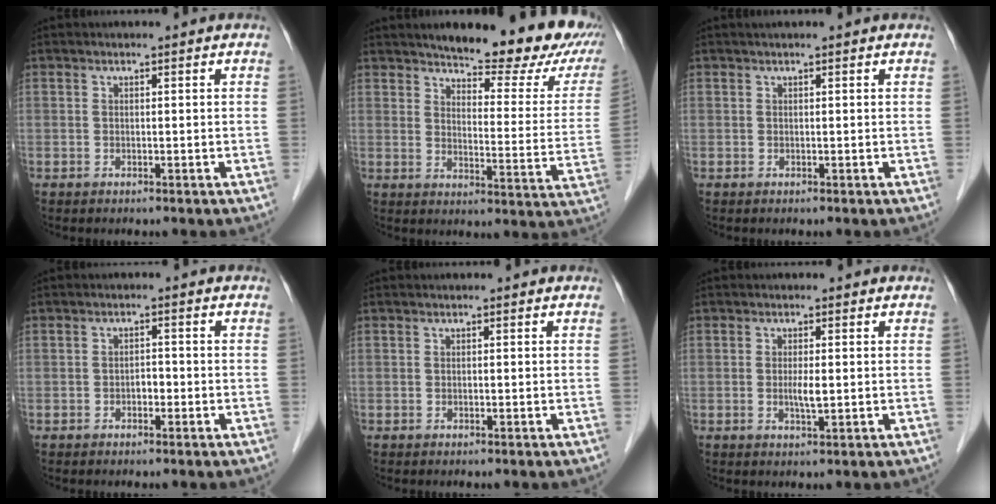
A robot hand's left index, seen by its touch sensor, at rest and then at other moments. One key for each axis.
{"total": 18.0, "fx": 14.9, "fy": 4.3, "fz": 9.1, "tx": -0.094, "ty": -0.029, "tz": 0.169}
{"total": 1.9, "fx": 1.6, "fy": 0.1, "fz": 0.9, "tx": -0.012, "ty": 0.024, "tz": 0.020}
{"total": 1.6, "fx": -0.7, "fy": 0.9, "fz": 1.1, "tx": -0.014, "ty": 0.005, "tz": -0.013}
{"total": 0.0}
{"total": 2.2, "fx": 0.0, "fy": 0.4, "fz": 2.1, "tx": -0.044, "ty": -0.002, "tz": 0.000}